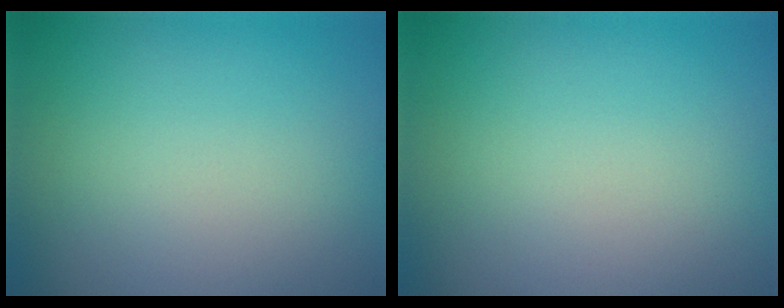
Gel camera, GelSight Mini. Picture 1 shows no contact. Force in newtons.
{"total": 0.0}